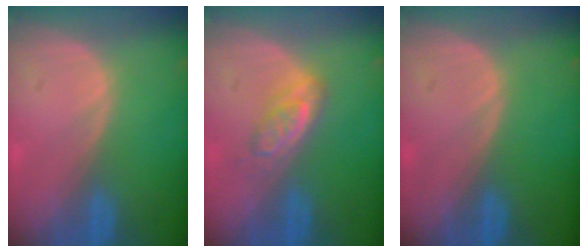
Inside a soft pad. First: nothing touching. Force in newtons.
{"total": 4.1, "press": 4.1, "slide": 0.5}
{"total": 0.0}